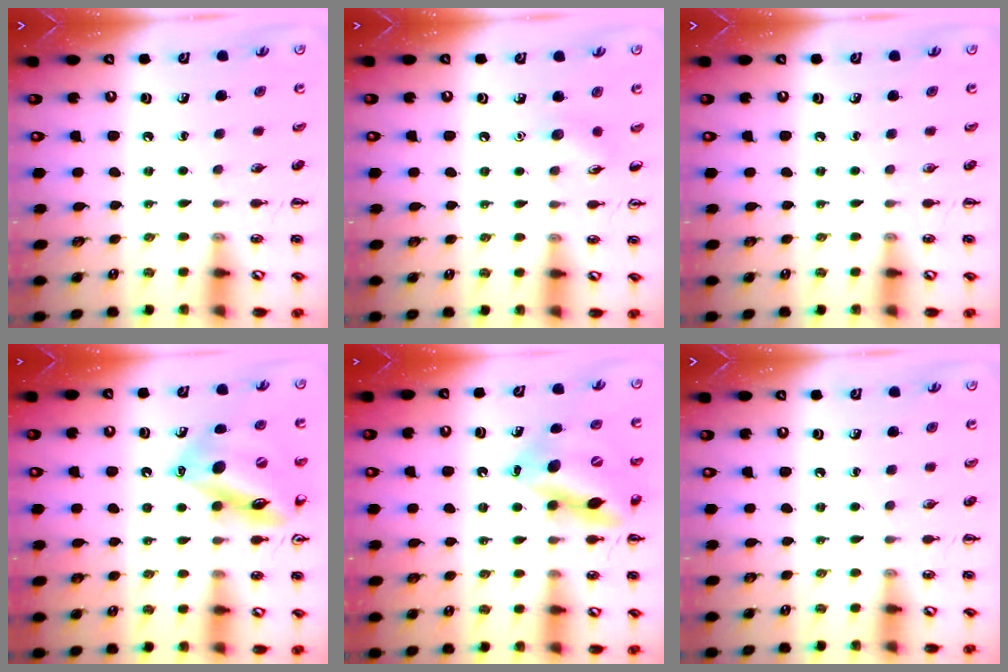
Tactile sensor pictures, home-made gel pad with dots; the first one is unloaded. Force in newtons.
{"total": 5.6, "press": 5.3, "slide": 1.8}
{"total": 0.0}
{"total": 15.0, "press": 14.8, "slide": 2.4}
{"total": 14.1, "press": 13.5, "slide": 3.9}
{"total": 0.0}